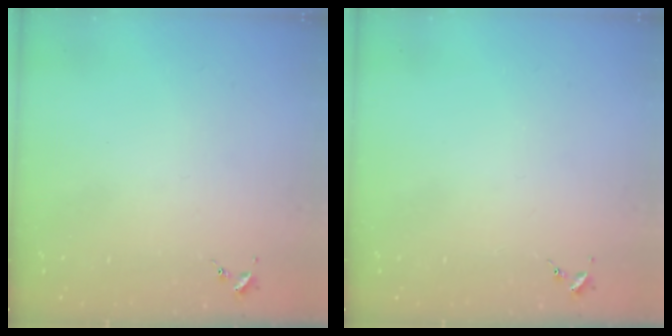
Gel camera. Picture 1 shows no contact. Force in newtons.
{"total": 0.0}